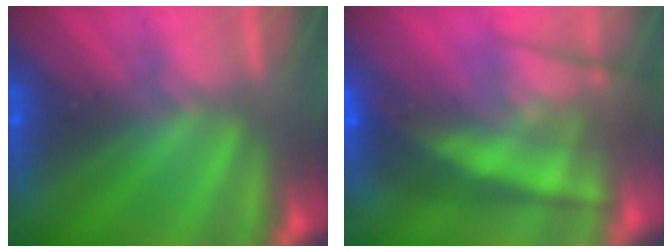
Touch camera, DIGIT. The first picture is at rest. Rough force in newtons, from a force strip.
{"total": 6.3}